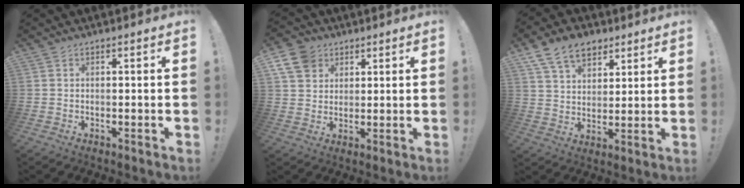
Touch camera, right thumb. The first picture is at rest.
{"total": 9.3, "force": [4.9, 7.2, 3.3], "torque": [-0.062, -0.025, 0.096]}
{"total": 12.1, "force": [7.4, 7.8, 5.6], "torque": [-0.097, -0.029, 0.144]}